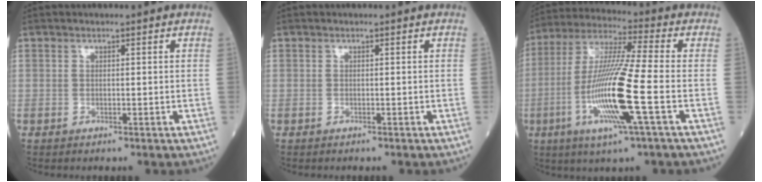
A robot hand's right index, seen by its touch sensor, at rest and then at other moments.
{"total": 0.0}
{"total": 15.2, "force": [-4.1, -0.4, 14.7], "torque": [-0.304, -0.013, -0.083]}